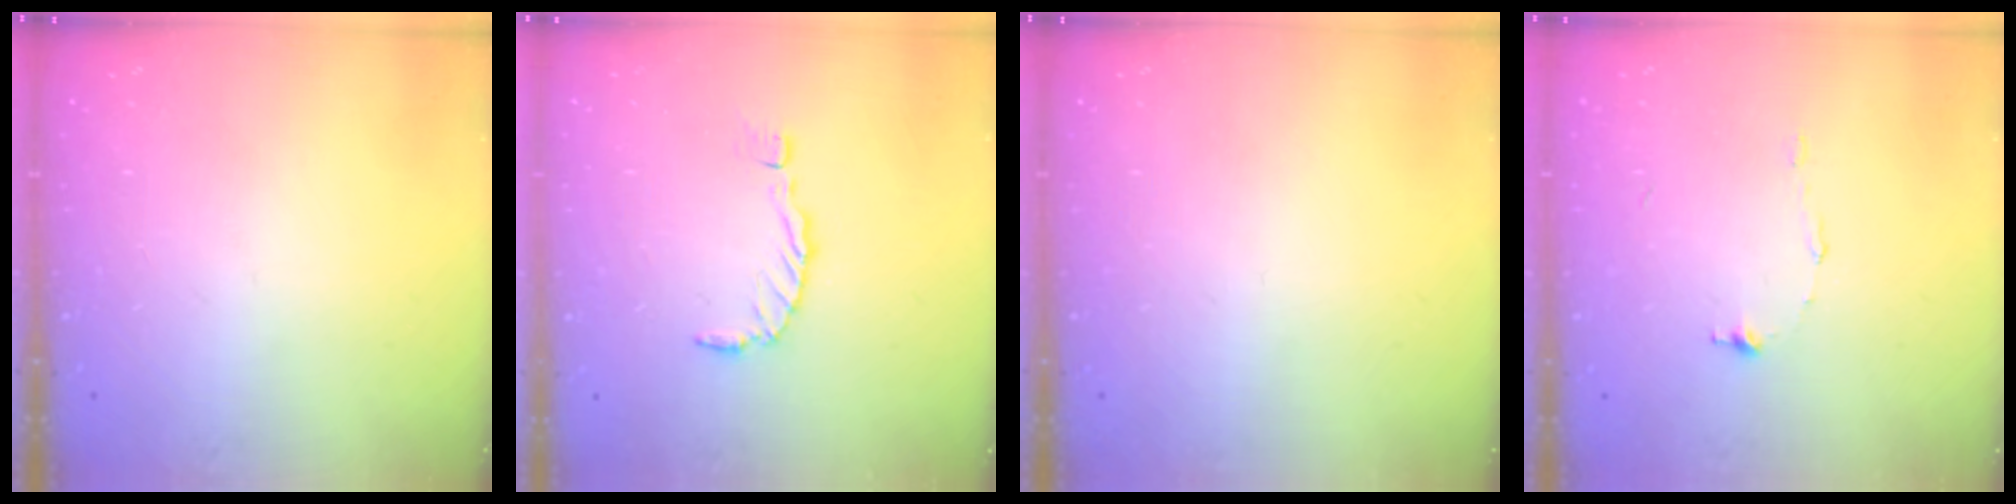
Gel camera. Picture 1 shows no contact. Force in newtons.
{"total": 0.0}
{"total": 0.0}
{"total": 6.0, "press": 6.0, "slide": 0.5}